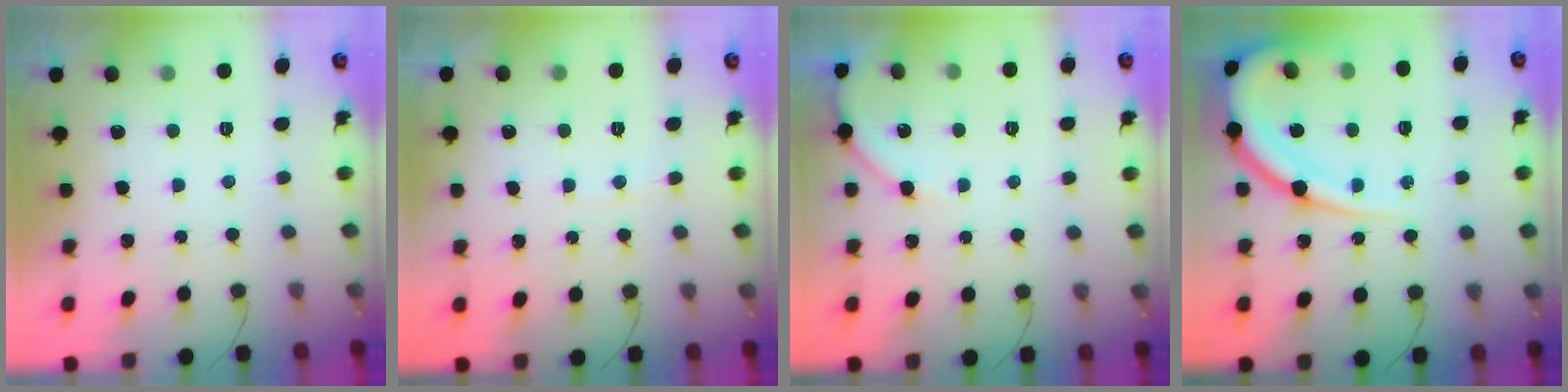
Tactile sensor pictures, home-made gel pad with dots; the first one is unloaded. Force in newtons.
{"total": 2.5, "press": 2.5, "slide": 0.3}
{"total": 4.9, "press": 4.9, "slide": 0.6}
{"total": 16.0, "press": 15.9, "slide": 1.8}